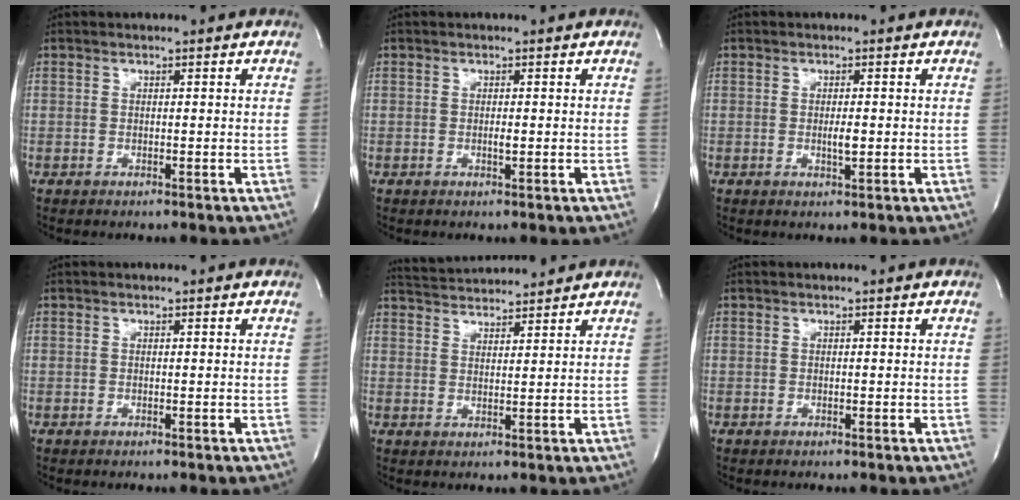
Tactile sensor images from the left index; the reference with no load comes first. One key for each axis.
{"total": 0.7, "fx": -0.2, "fy": 0.1, "fz": 0.7, "tx": -0.013, "ty": -0.002, "tz": -0.002}
{"total": 1.7, "fx": -0.2, "fy": 0.3, "fz": 1.6, "tx": -0.032, "ty": -0.003, "tz": -0.002}
{"total": 0.0}
{"total": 7.5, "fx": 7.4, "fy": 0.0, "fz": 1.3, "tx": -0.036, "ty": 0.024, "tz": 0.121}
{"total": 0.0}